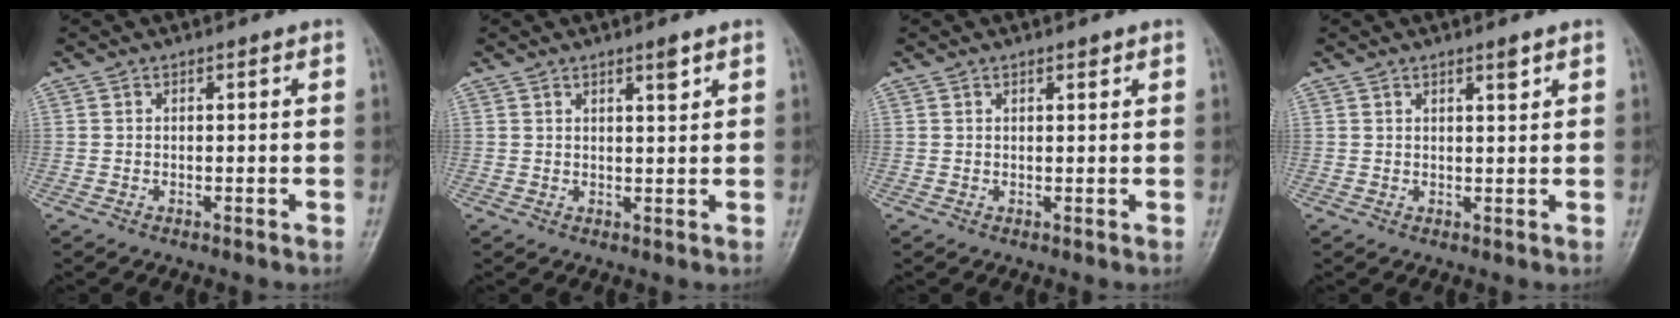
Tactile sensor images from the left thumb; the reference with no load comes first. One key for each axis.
{"total": 2.5, "fx": 1.6, "fy": 0.5, "fz": 1.8, "tx": -0.024, "ty": -0.010, "tz": 0.025}
{"total": 1.0, "fx": 0.7, "fy": 0.3, "fz": 0.6, "tx": -0.007, "ty": -0.003, "tz": 0.011}
{"total": 1.9, "fx": 1.3, "fy": 0.4, "fz": 1.4, "tx": -0.017, "ty": -0.008, "tz": 0.022}